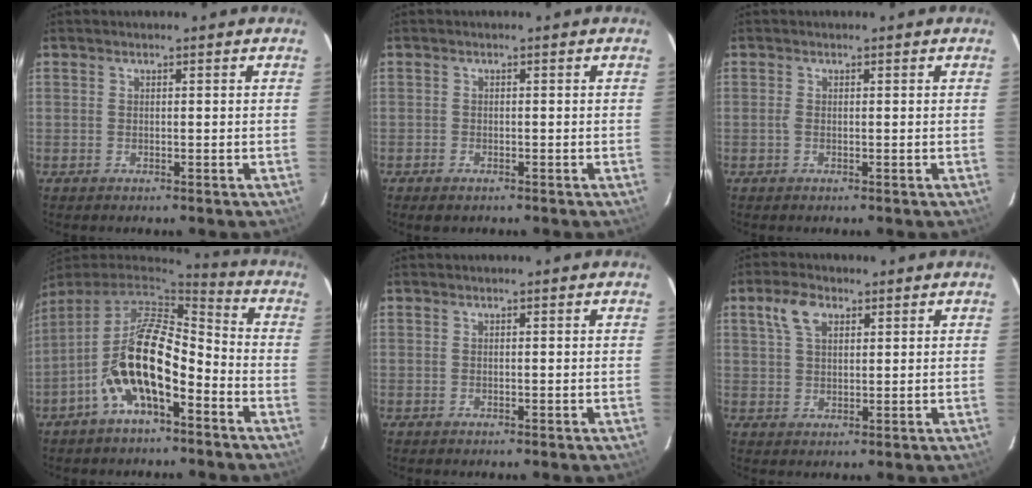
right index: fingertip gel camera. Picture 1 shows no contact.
{"total": 1.6, "force": [-1.2, 0.8, 0.8], "torque": [-0.017, -0.003, -0.022]}
{"total": 0.8, "force": [-0.2, 0.3, 0.7], "torque": [-0.015, 0.000, -0.005]}
{"total": 14.5, "force": [-6.3, 5.3, 11.9], "torque": [-0.229, -0.003, -0.122]}
{"total": 0.0}
{"total": 5.4, "force": [2.6, 3.1, 3.6], "torque": [-0.071, 0.016, 0.050]}